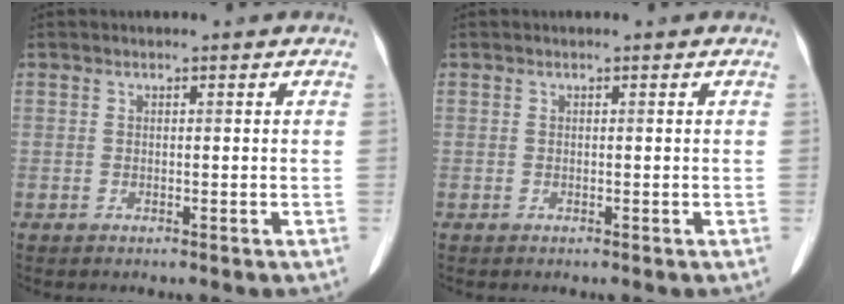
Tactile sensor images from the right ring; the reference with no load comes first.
{"total": 0.0}